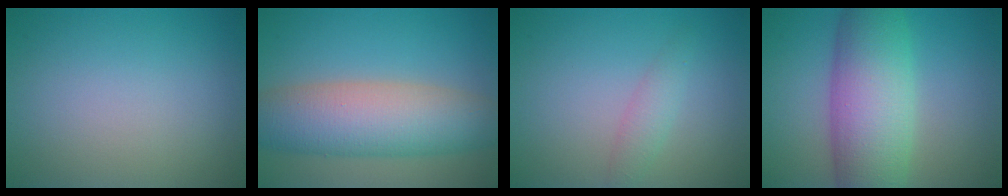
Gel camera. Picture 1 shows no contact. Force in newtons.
{"total": 8.6, "press": 8.6, "slide": 0.2}
{"total": 1.7, "press": 1.7, "slide": 0.1}
{"total": 9.7, "press": 9.7, "slide": 0.1}